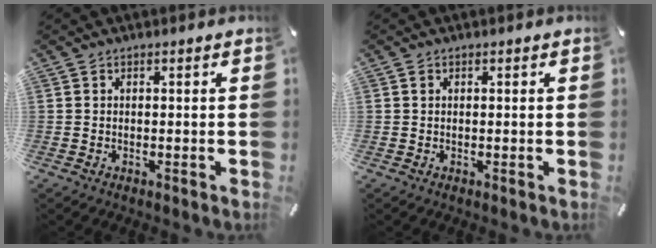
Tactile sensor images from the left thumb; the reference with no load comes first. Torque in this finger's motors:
{"motor_torque": [0.56, 0.56, 0.13, -0.29, 0.00]}